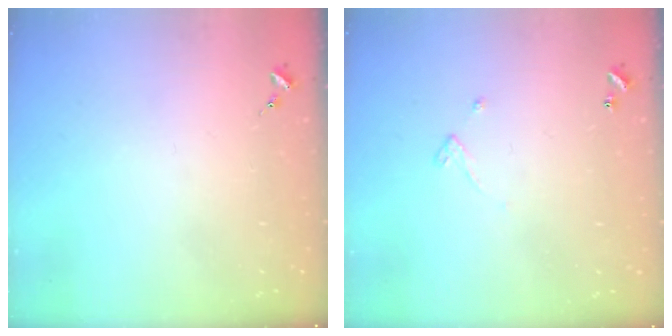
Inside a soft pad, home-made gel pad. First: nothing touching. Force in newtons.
{"total": 3.4, "press": 3.4, "slide": 0.5}